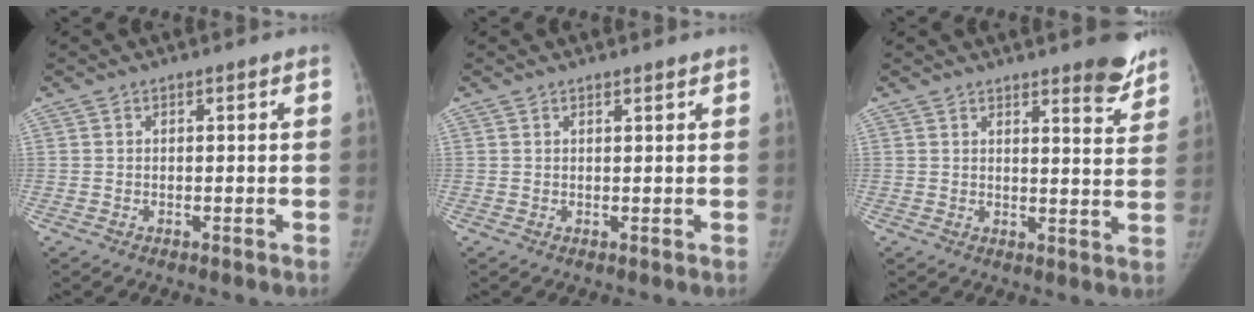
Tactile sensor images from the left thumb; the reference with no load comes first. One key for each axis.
{"total": 1.0, "fx": 0.9, "fy": 0.1, "fz": 0.4, "tx": -0.005, "ty": -0.005, "tz": 0.015}
{"total": 7.3, "fx": 5.7, "fy": 1.7, "fz": 4.2, "tx": -0.032, "ty": -0.040, "tz": 0.067}